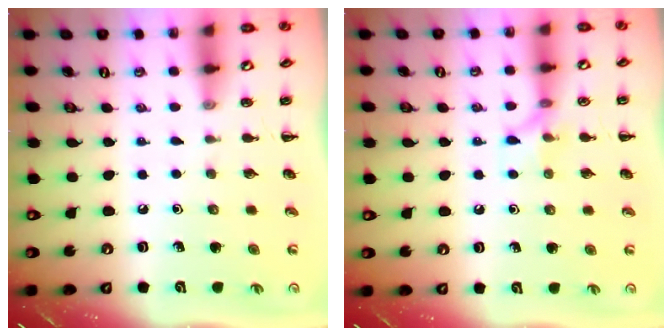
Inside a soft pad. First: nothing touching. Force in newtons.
{"total": 5.8, "press": 5.7, "slide": 1.0}